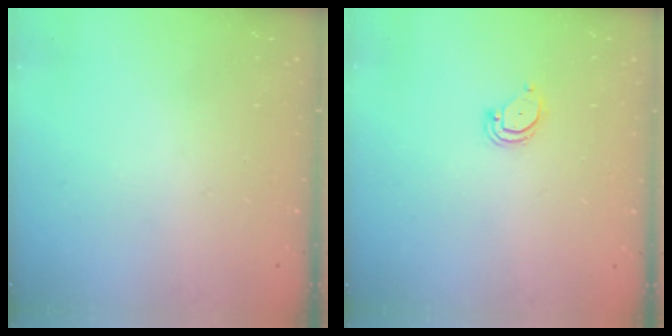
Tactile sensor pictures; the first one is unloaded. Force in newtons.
{"total": 2.9, "press": 2.9, "slide": 0.2}